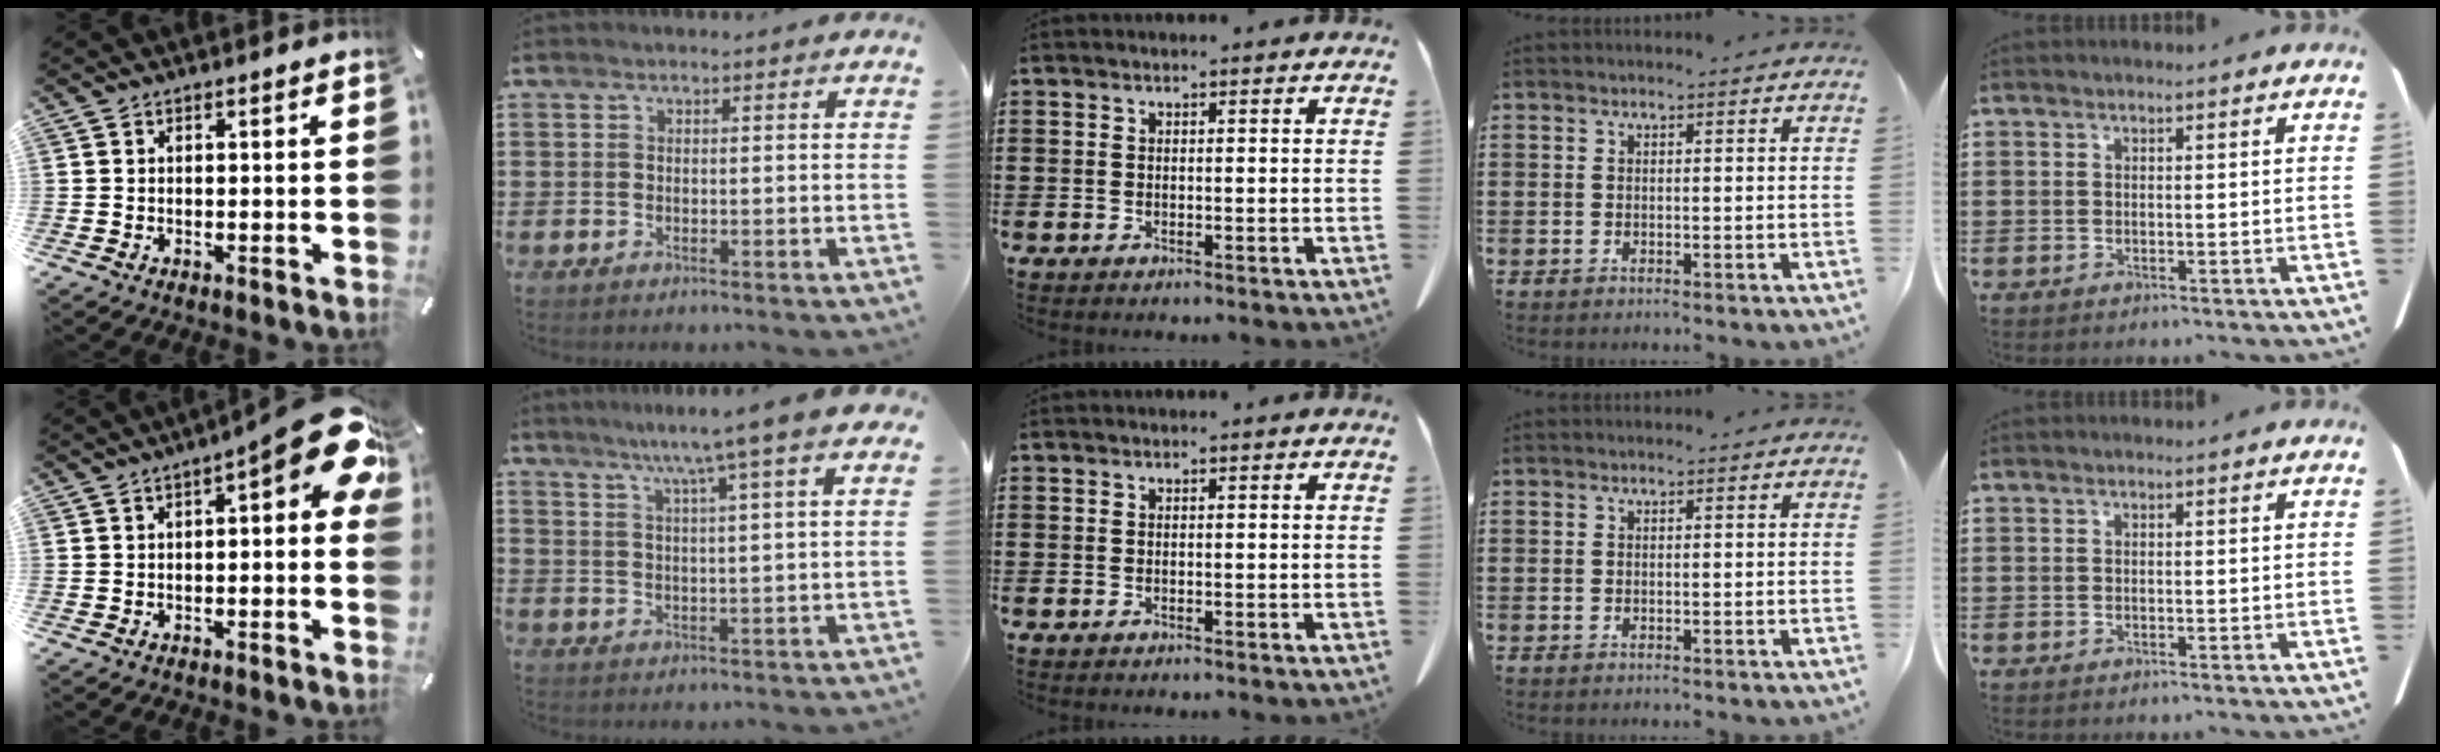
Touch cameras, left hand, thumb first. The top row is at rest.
{"thumb": {"total": 12.9, "force": [4.4, 4.0, 11.4], "torque": [-0.151, -0.035, 0.072]}, "index": {"total": 7.6, "force": [5.4, -0.4, 5.4], "torque": [-0.113, -0.020, 0.086]}}